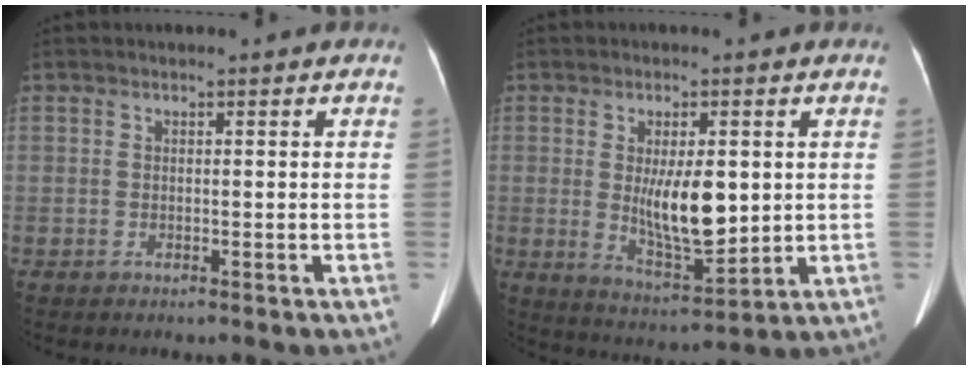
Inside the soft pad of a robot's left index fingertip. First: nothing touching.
{"total": 9.1, "force": [0.7, 2.9, 8.6], "torque": [-0.147, -0.014, 0.021]}